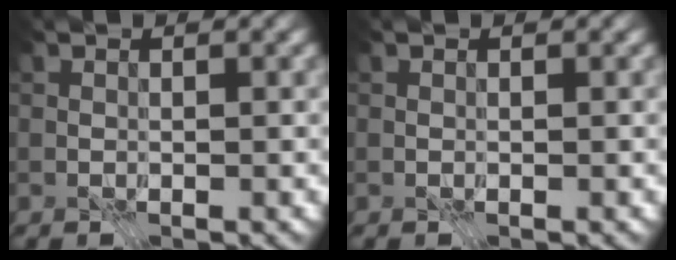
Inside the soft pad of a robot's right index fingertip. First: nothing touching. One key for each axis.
{"total": 0.0}